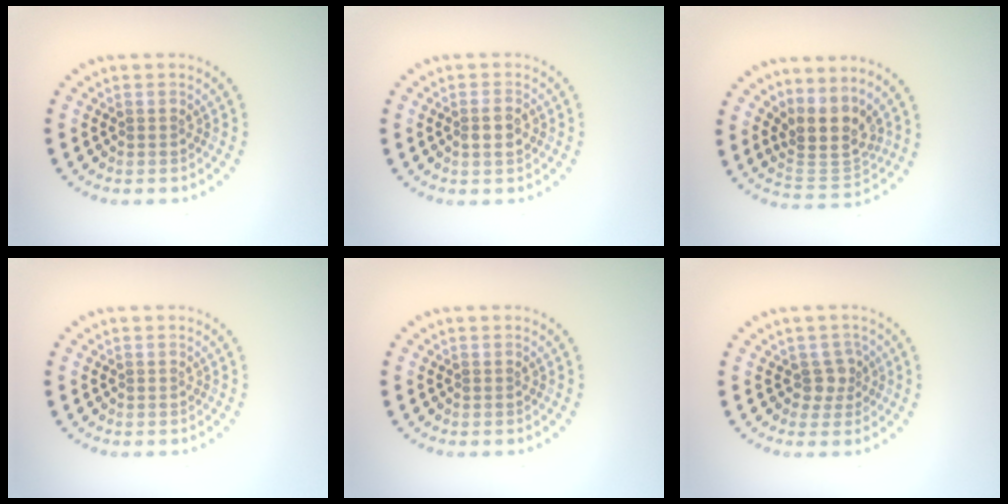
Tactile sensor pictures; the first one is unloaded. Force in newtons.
{"total": 1.6, "press": 1.6, "slide": 0.3}
{"total": 3.9, "press": 3.0, "slide": 2.5}
{"total": 0.0}
{"total": 0.0}
{"total": 1.8, "press": 1.4, "slide": 1.0}